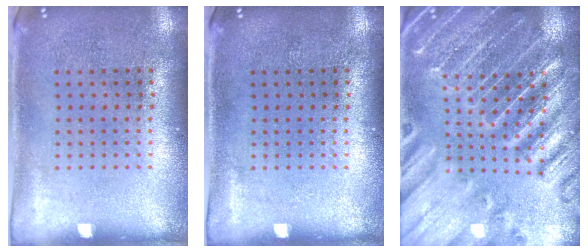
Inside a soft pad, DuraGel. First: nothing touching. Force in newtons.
{"total": 0.0}
{"total": 3.5, "press": 3.4, "slide": 0.9}